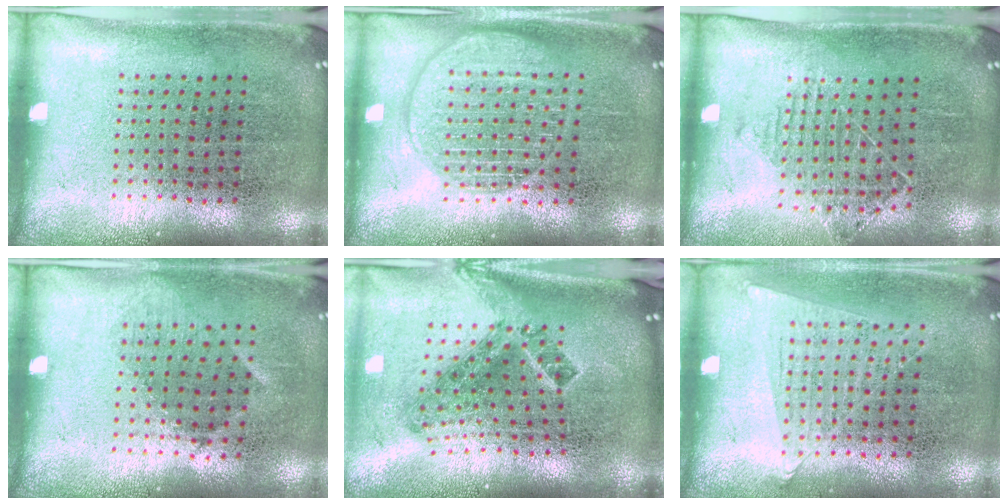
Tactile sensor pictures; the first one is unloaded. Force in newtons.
{"total": 3.1, "press": 3.1, "slide": 0.5}
{"total": 1.0, "press": 1.0, "slide": 0.2}
{"total": 0.9, "press": 0.7, "slide": 0.5}
{"total": 2.0, "press": 1.3, "slide": 1.6}
{"total": 1.0, "press": 0.9, "slide": 0.4}